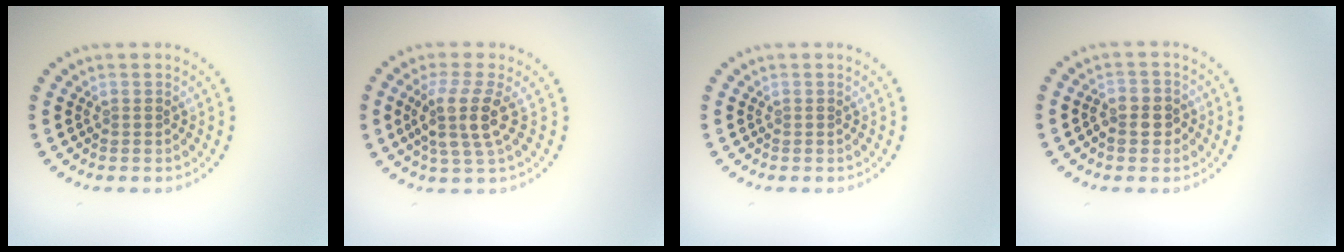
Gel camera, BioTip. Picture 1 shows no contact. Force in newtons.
{"total": 3.9, "press": 3.1, "slide": 2.3}
{"total": 0.0}
{"total": 2.6, "press": 2.4, "slide": 0.7}